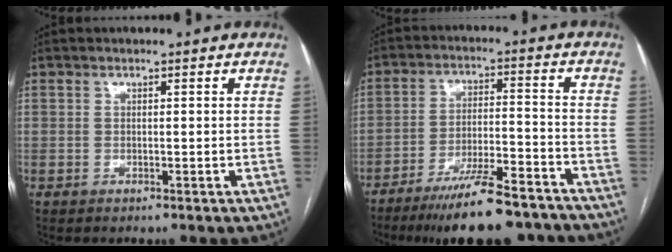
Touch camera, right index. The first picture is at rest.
{"total": 14.8, "force": [-12.1, 2.5, 8.1], "torque": [-0.121, 0.002, -0.190]}